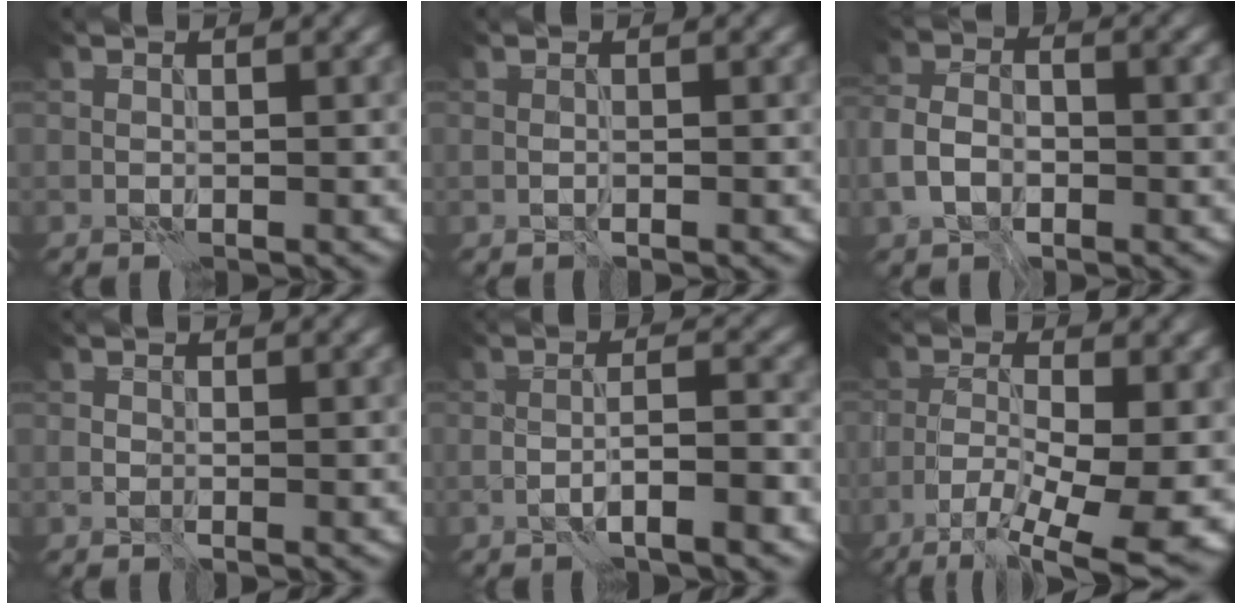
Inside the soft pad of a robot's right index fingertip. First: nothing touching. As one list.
[{"total": 0.7, "force": [-0.2, 0.2, 0.6], "torque": [-0.012, 0.000, -0.003]}, {"total": 4.2, "force": [-1.5, 2.8, 2.8], "torque": [-0.060, 0.001, -0.034]}, {"total": 1.2, "force": [-0.4, 0.8, 0.7], "torque": [-0.013, 0.000, -0.012]}, {"total": 3.9, "force": [-1.9, 0.6, 3.3], "torque": [-0.054, 0.010, -0.037]}, {"total": 12.0, "force": [-6.5, 3.9, 9.3], "torque": [-0.158, -0.018, -0.107]}]